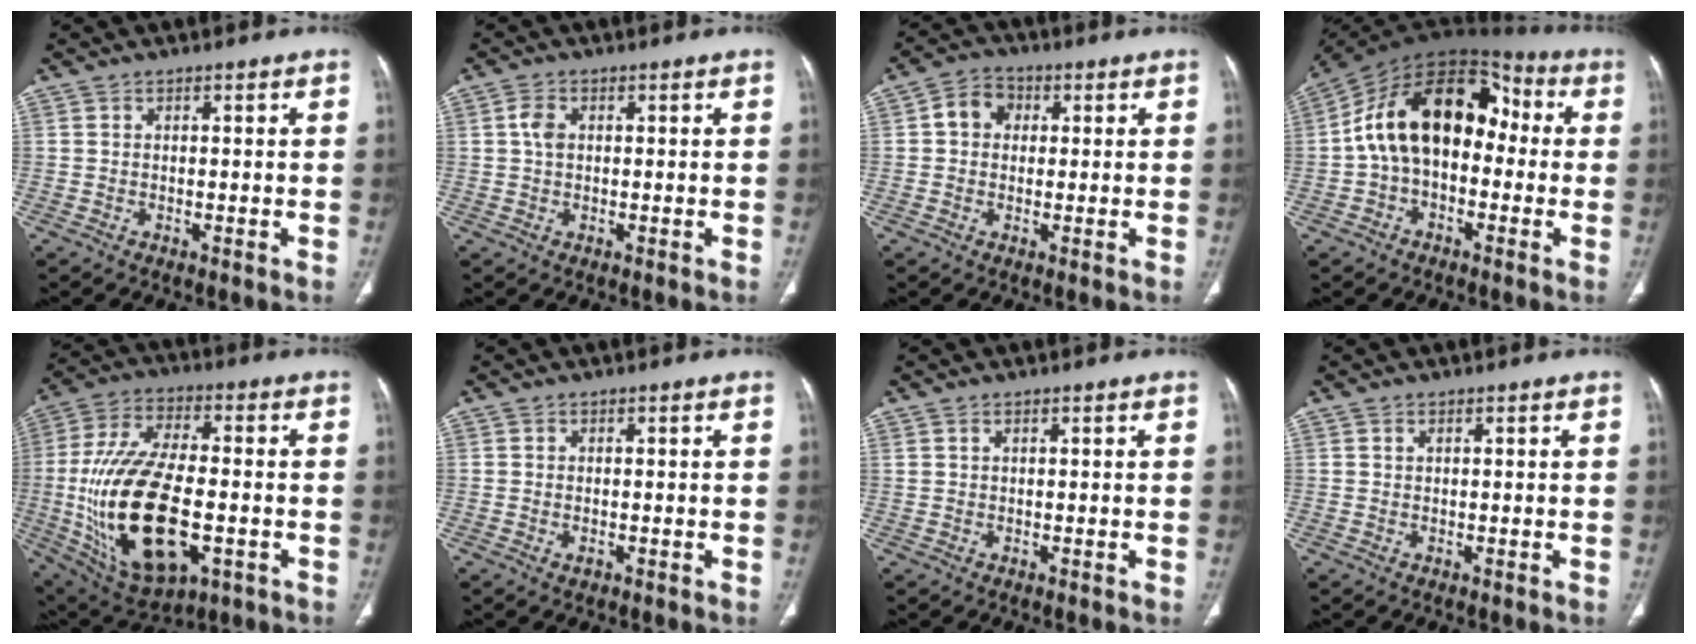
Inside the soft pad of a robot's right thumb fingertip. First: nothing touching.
{"total": 2.9, "force": [0.6, 1.9, 2.1], "torque": [-0.041, 0.004, 0.010]}
{"total": 5.4, "force": [0.9, 4.5, 2.8], "torque": [-0.032, 0.011, 0.007]}
{"total": 18.1, "force": [-0.1, 11.7, 13.8], "torque": [-0.204, 0.057, -0.015]}
{"total": 25.1, "force": [-4.4, 12.4, 21.3], "torque": [-0.425, 0.005, -0.054]}
{"total": 0.9, "force": [-0.3, 0.6, 0.7], "torque": [-0.013, 0.000, -0.002]}
{"total": 0.6, "force": [0.4, 0.2, 0.4], "torque": [-0.008, 0.004, 0.011]}
{"total": 0.5, "force": [0.3, 0.3, 0.3], "torque": [-0.005, 0.000, 0.006]}